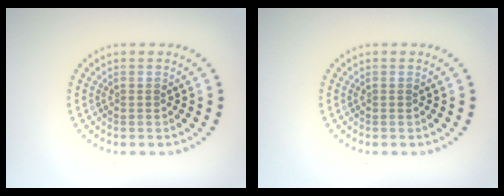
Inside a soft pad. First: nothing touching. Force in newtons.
{"total": 0.0}